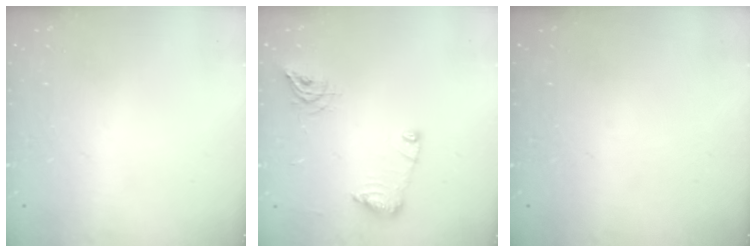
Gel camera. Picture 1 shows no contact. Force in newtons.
{"total": 10.7, "press": 10.6, "slide": 1.1}
{"total": 0.0}